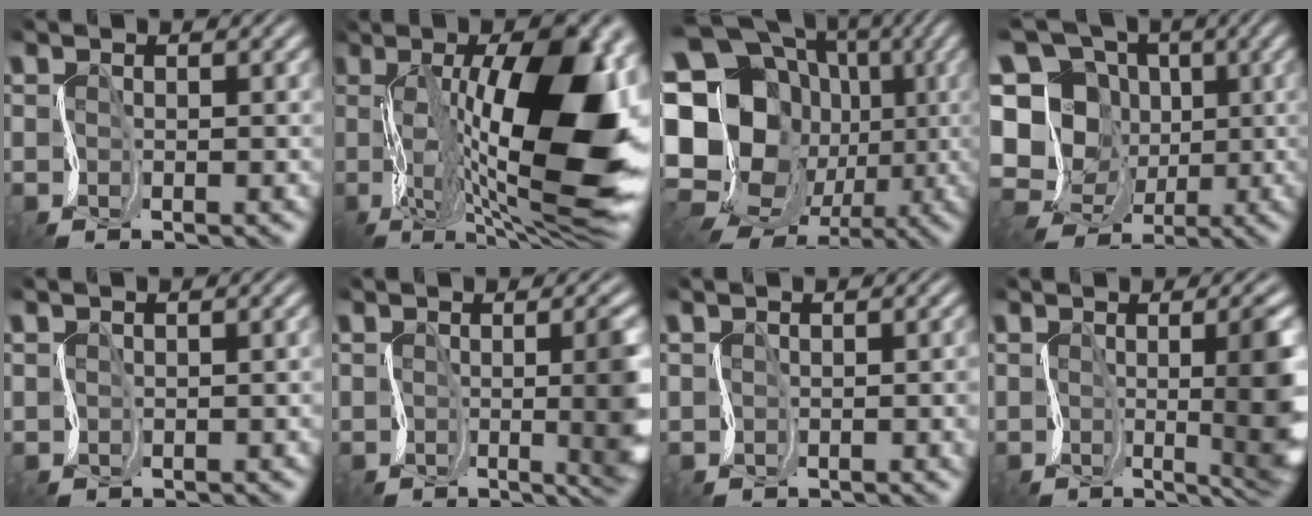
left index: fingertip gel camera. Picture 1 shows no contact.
{"total": 14.3, "force": [2.2, 5.7, 13.0], "torque": [-0.218, 0.005, 0.041]}
{"total": 21.6, "force": [-1.2, 19.3, 9.6], "torque": [-0.207, 0.017, -0.051]}
{"total": 11.3, "force": [1.7, 10.5, 3.6], "torque": [-0.135, 0.043, 0.010]}
{"total": 0.9, "force": [-0.1, 0.2, -0.8], "torque": [0.009, 0.012, 0.010]}
{"total": 5.1, "force": [0.6, 1.7, 4.8], "torque": [-0.041, -0.005, 0.017]}
{"total": 0.9, "force": [0.1, 0.6, 0.7], "torque": [-0.004, 0.004, 0.008]}
{"total": 6.5, "force": [0.8, 1.6, 6.2], "torque": [-0.071, -0.008, 0.022]}